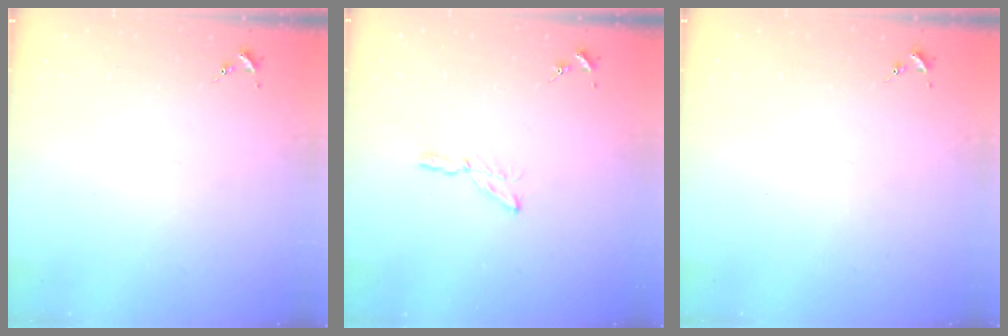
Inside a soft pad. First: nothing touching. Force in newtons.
{"total": 3.9, "press": 3.8, "slide": 0.4}
{"total": 0.0}